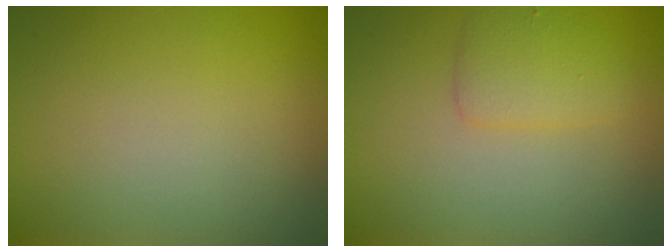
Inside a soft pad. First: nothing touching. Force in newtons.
{"total": 2.1, "press": 2.1, "slide": 0.2}